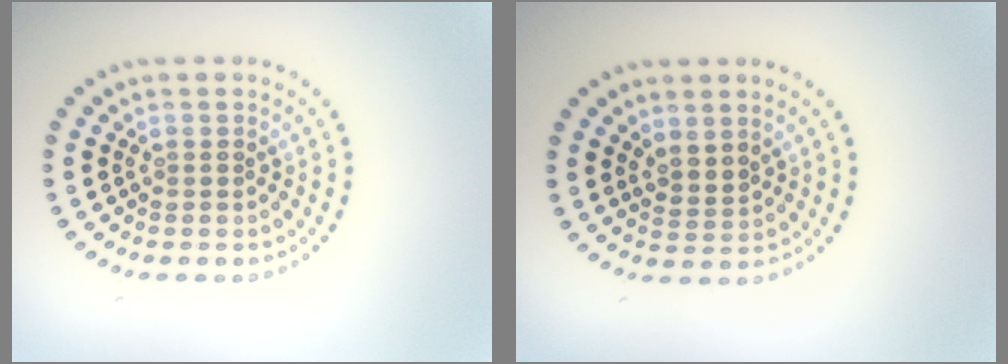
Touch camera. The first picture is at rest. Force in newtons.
{"total": 1.8, "press": 1.3, "slide": 1.3}